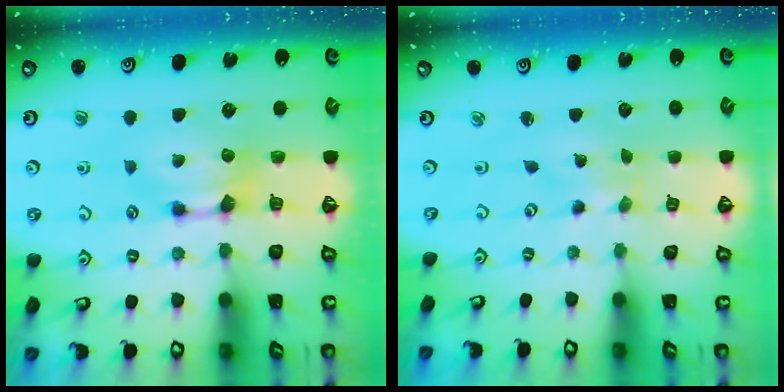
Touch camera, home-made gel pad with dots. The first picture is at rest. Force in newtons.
{"total": 5.9, "press": 5.8, "slide": 0.7}